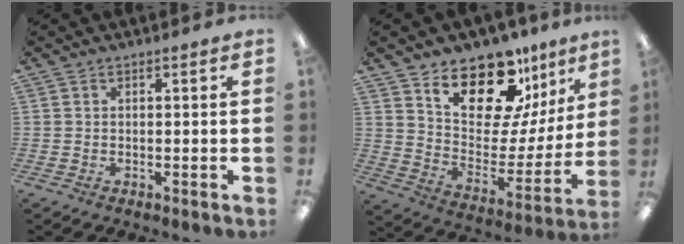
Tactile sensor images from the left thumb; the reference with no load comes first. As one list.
[{"total": 18.8, "force": [14.3, 8.5, 8.8], "torque": [-0.144, -0.104, 0.252]}]